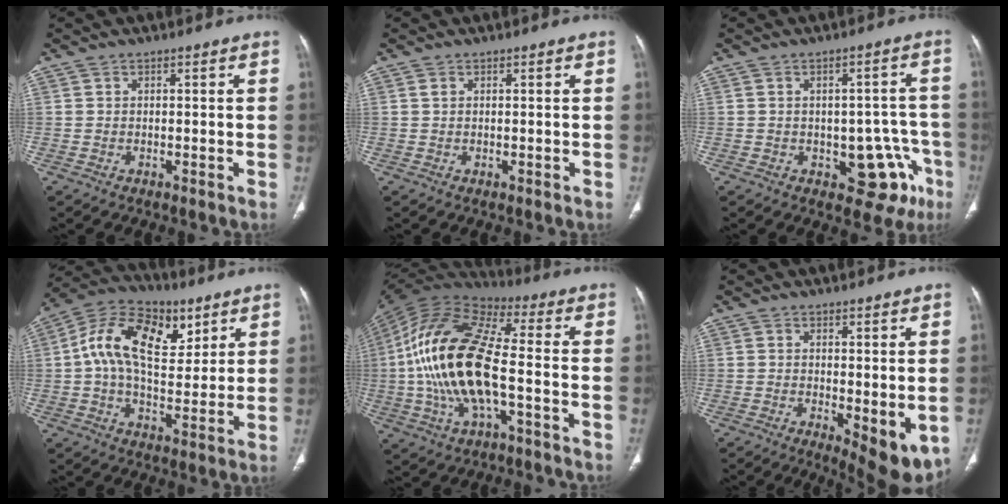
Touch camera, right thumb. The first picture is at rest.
{"total": 0.5, "force": [0.2, 0.3, 0.4], "torque": [-0.010, -0.002, 0.003]}
{"total": 10.7, "force": [-4.5, 6.2, 7.5], "torque": [-0.046, 0.031, -0.047]}
{"total": 17.4, "force": [5.5, 10.4, 12.8], "torque": [-0.194, 0.001, 0.084]}
{"total": 20.8, "force": [-2.8, 8.3, 18.9], "torque": [-0.389, 0.027, -0.054]}
{"total": 8.6, "force": [-1.3, 3.2, 7.8], "torque": [-0.104, -0.025, -0.010]}